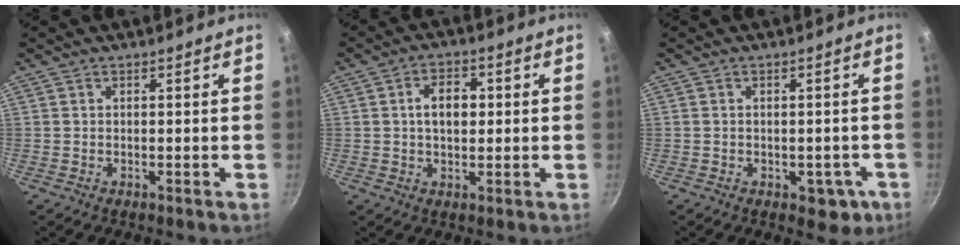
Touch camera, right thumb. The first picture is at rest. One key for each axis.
{"total": 6.3, "fx": 0.7, "fy": 4.1, "fz": 4.8, "tx": -0.062, "ty": 0.010, "tz": 0.007}
{"total": 5.0, "fx": -1.8, "fy": 3.3, "fz": 3.3, "tx": -0.015, "ty": 0.016, "tz": -0.009}